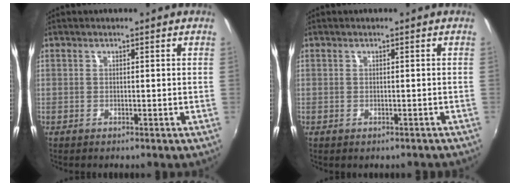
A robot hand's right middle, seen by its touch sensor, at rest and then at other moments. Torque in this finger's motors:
{"motor_torque": [0.54, -0.68, 0.09, 0.04]}